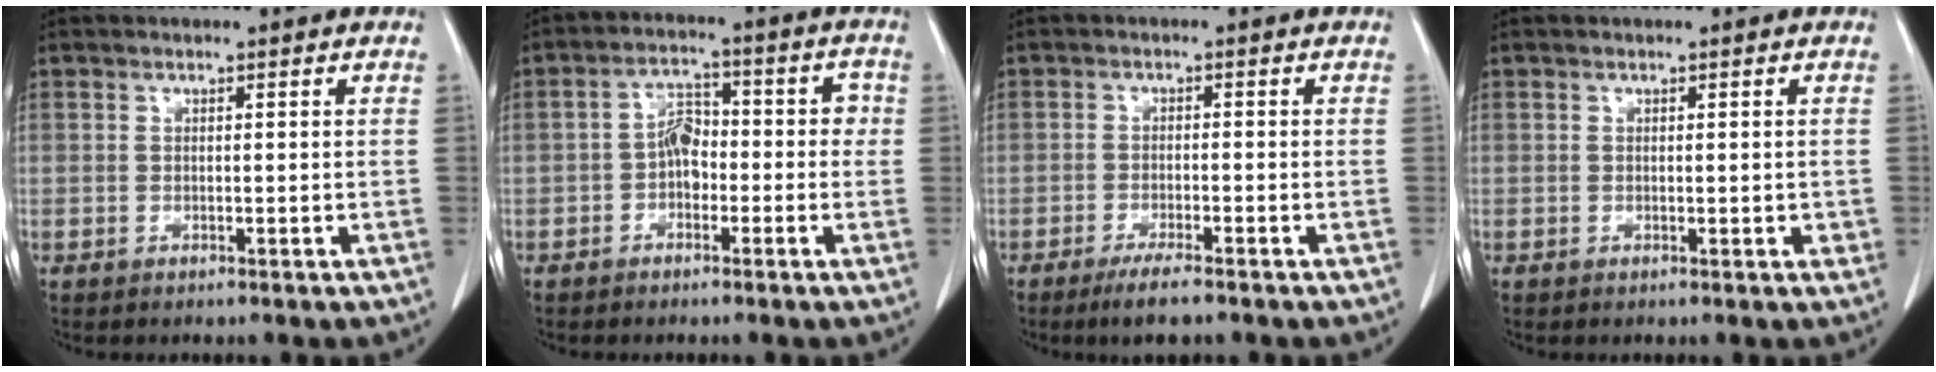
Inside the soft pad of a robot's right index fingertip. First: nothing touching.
{"total": 5.8, "force": [-1.3, 3.7, 4.3], "torque": [-0.061, 0.034, -0.024]}
{"total": 4.5, "force": [-3.3, 0.4, 3.1], "torque": [-0.053, -0.008, -0.052]}
{"total": 1.3, "force": [0.0, 0.5, 1.2], "torque": [-0.013, -0.003, 0.003]}